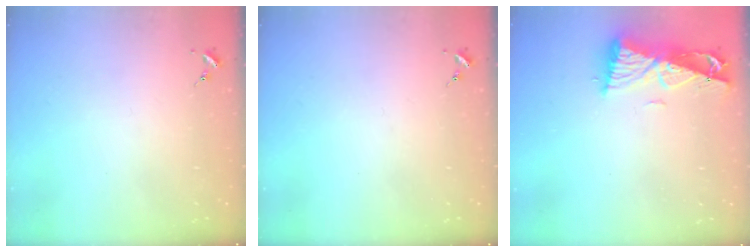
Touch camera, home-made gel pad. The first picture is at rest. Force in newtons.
{"total": 0.0}
{"total": 9.7, "press": 9.6, "slide": 1.3}